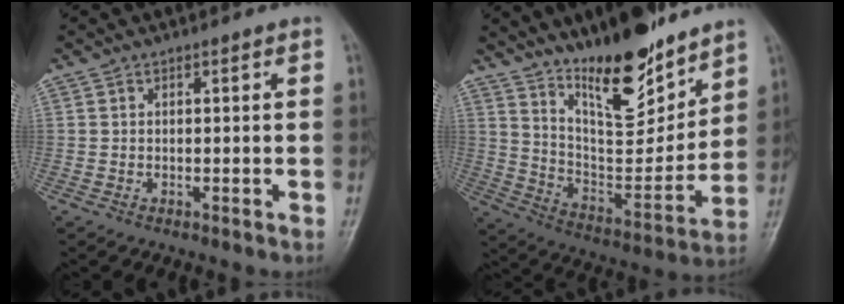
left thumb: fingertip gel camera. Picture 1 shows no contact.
{"total": 18.2, "force": [13.4, 5.8, 10.9], "torque": [-0.128, -0.096, 0.233]}